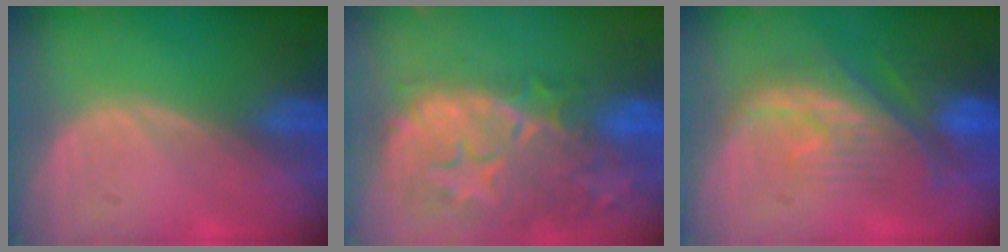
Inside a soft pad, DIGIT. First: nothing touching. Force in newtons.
{"total": 14.6, "press": 11.8, "slide": 8.6}
{"total": 10.0, "press": 9.0, "slide": 4.4}